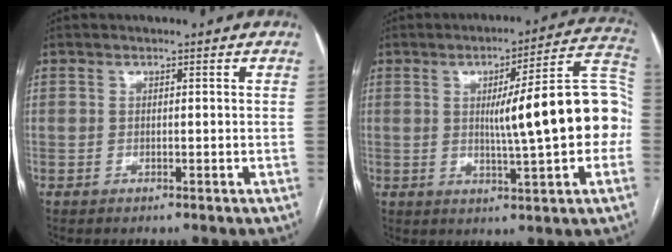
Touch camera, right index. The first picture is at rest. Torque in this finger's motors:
{"motor_torque": [1.25, 0.60, 0.43, 0.11]}